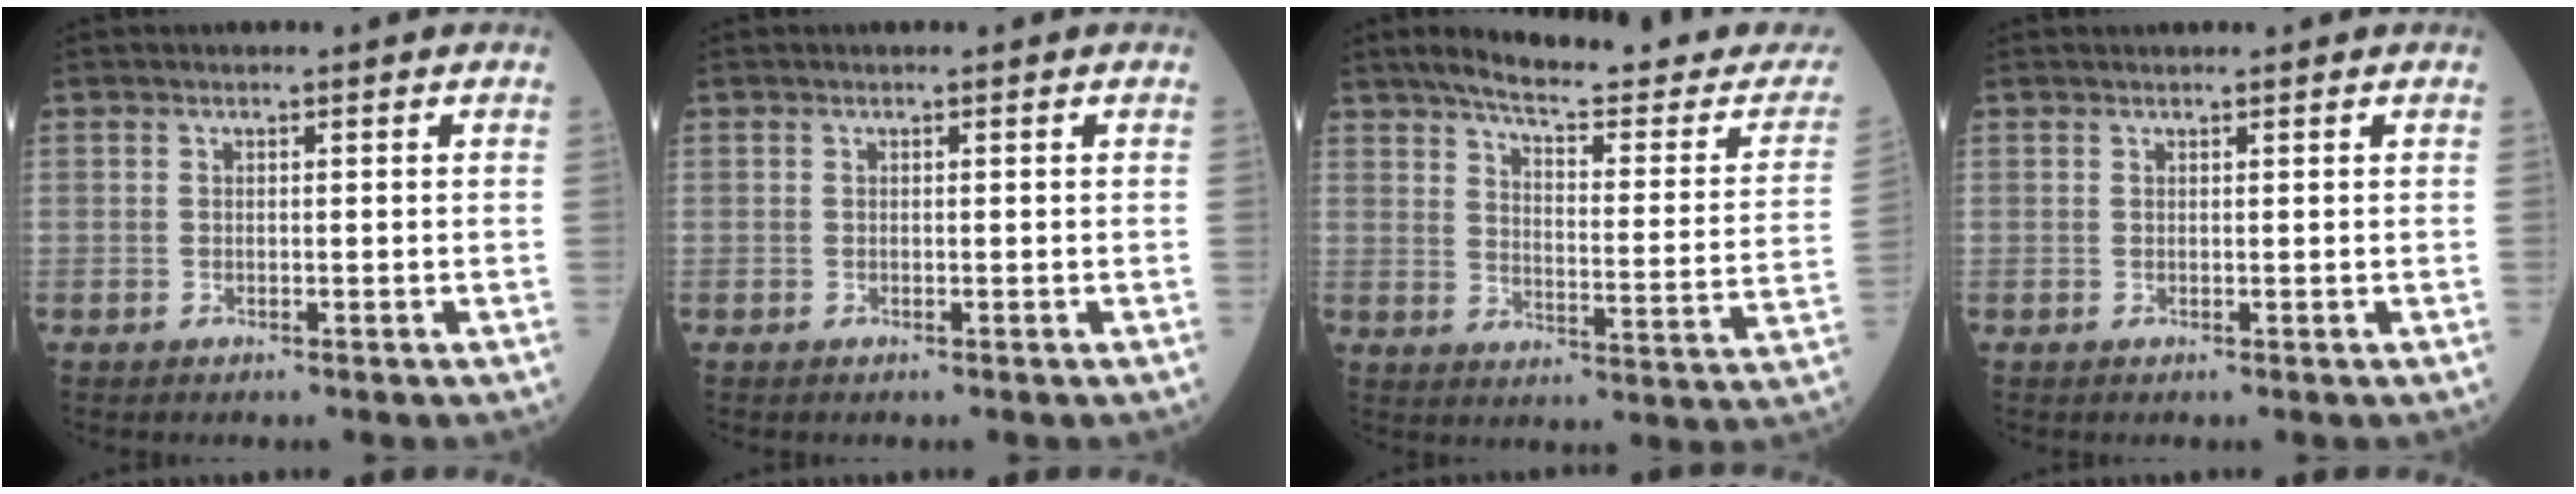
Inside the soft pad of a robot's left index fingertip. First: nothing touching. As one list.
[{"total": 0.0}, {"total": 20.4, "force": [18.4, 2.8, 8.3], "torque": [-0.103, -0.063, 0.222]}, {"total": 1.7, "force": [1.7, 0.3, 0.4], "torque": [-0.006, 0.018, 0.020]}]